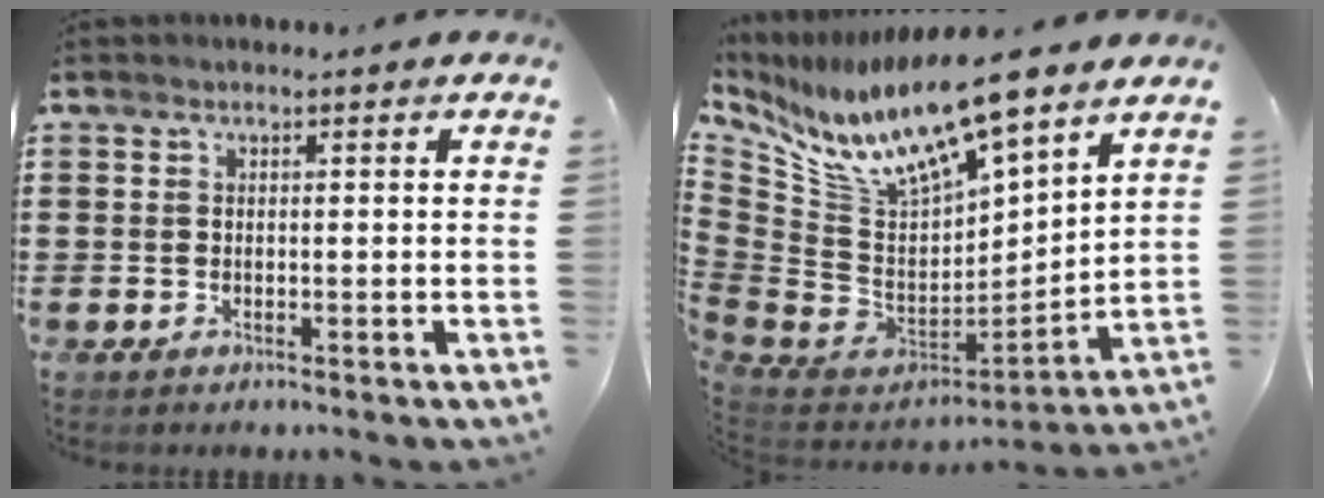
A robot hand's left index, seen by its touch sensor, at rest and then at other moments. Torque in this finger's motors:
{"motor_torque": [1.96, -0.18, 1.05, 0.21]}